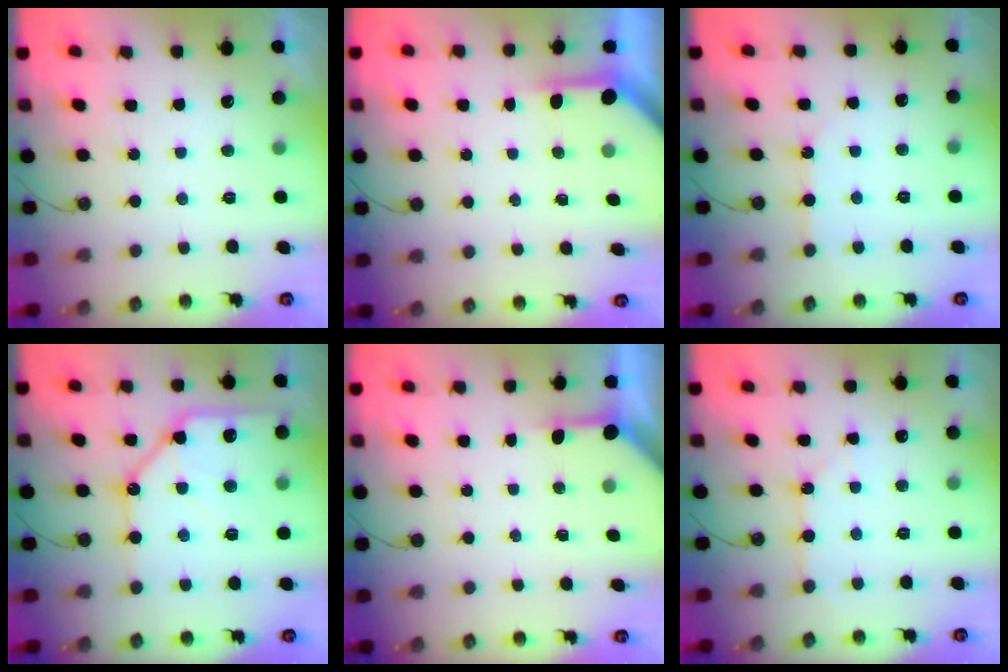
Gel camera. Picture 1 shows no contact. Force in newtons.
{"total": 3.8, "press": 3.8, "slide": 0.3}
{"total": 3.7, "press": 3.7, "slide": 0.4}
{"total": 14.5, "press": 14.4, "slide": 1.6}
{"total": 3.2, "press": 3.2, "slide": 0.4}
{"total": 2.9, "press": 2.9, "slide": 0.5}